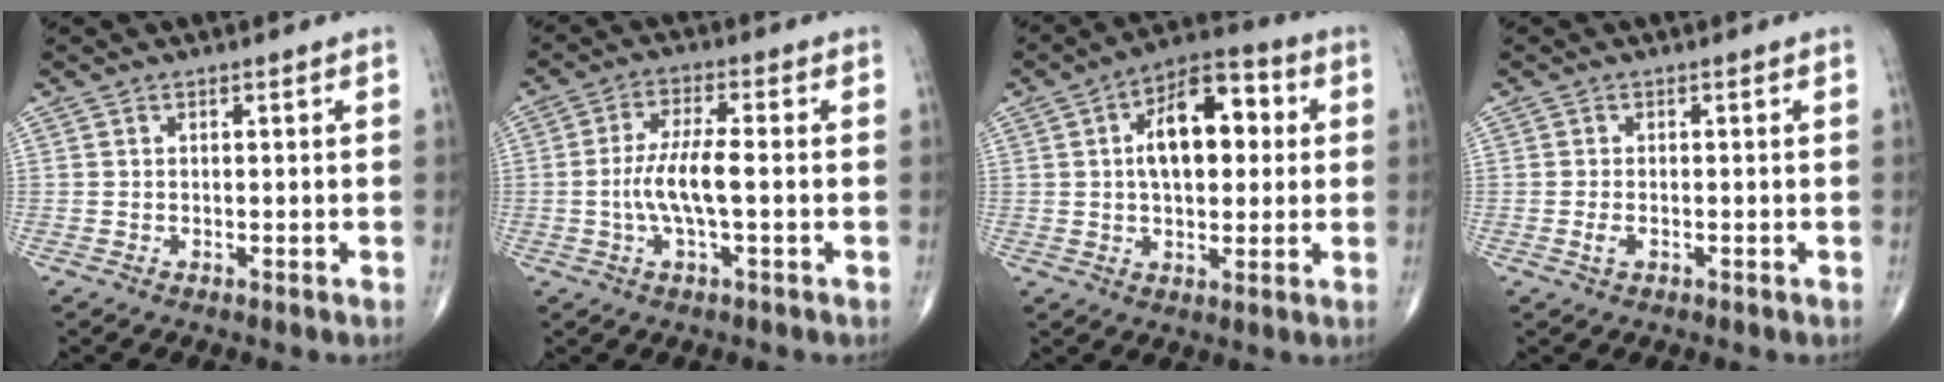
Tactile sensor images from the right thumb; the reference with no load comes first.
{"total": 7.7, "force": [-1.0, 2.0, 7.4], "torque": [-0.163, 0.012, -0.024]}
{"total": 14.2, "force": [2.5, 7.7, 11.6], "torque": [-0.154, 0.019, 0.032]}
{"total": 1.5, "force": [-0.5, 0.8, 1.2], "torque": [-0.024, 0.002, -0.009]}